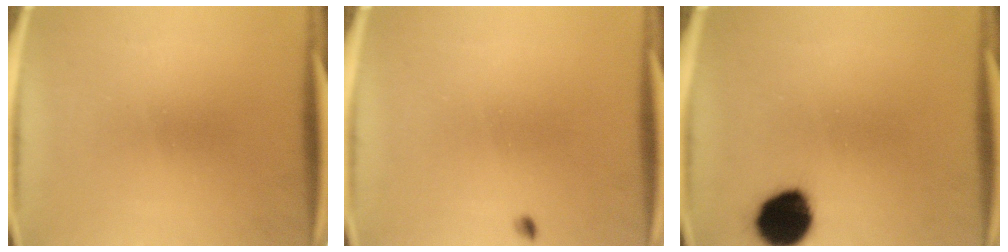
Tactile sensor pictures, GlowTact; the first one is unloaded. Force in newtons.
{"total": 0.6}
{"total": 11.9}